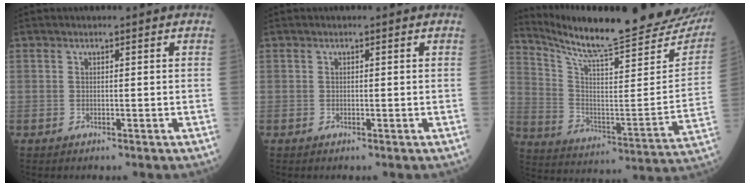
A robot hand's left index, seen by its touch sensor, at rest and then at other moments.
{"total": 0.0}
{"total": 29.0, "force": [25.7, 2.7, 13.1], "torque": [-0.218, -0.092, 0.352]}